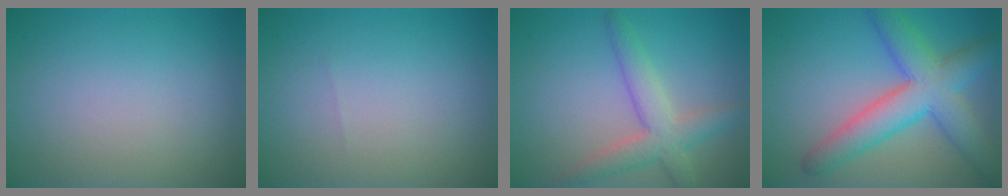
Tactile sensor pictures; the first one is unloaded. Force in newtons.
{"total": 0.0}
{"total": 4.3, "press": 4.3, "slide": 0.3}
{"total": 7.4, "press": 7.4, "slide": 0.2}